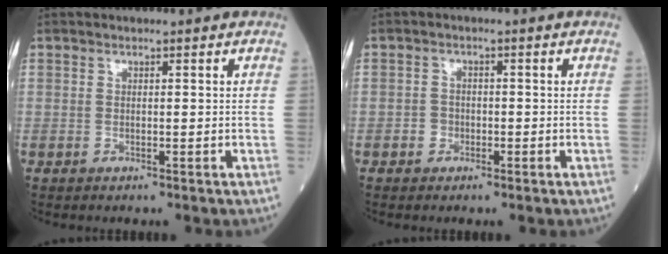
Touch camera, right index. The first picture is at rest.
{"total": 1.6, "force": [-0.8, 1.4, 0.4], "torque": [0.000, 0.008, -0.016]}